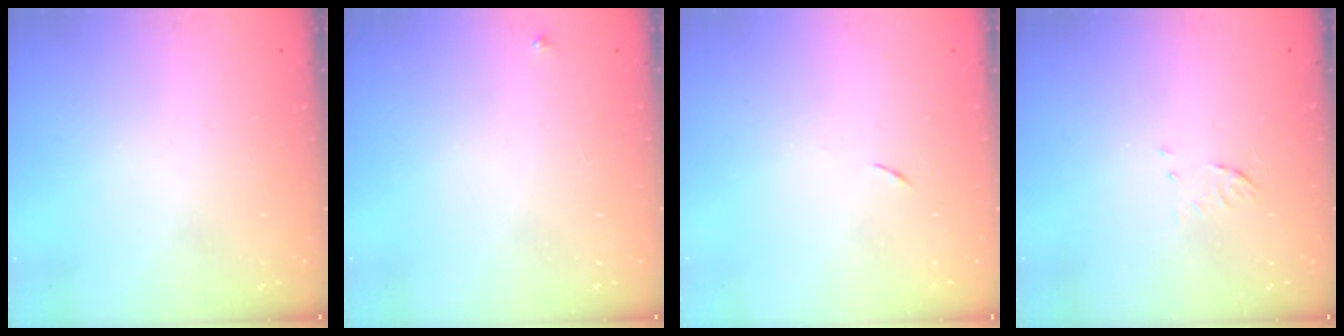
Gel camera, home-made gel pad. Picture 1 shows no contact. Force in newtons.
{"total": 2.7, "press": 2.7, "slide": 0.3}
{"total": 3.8, "press": 3.7, "slide": 0.7}
{"total": 5.4, "press": 5.3, "slide": 1.0}